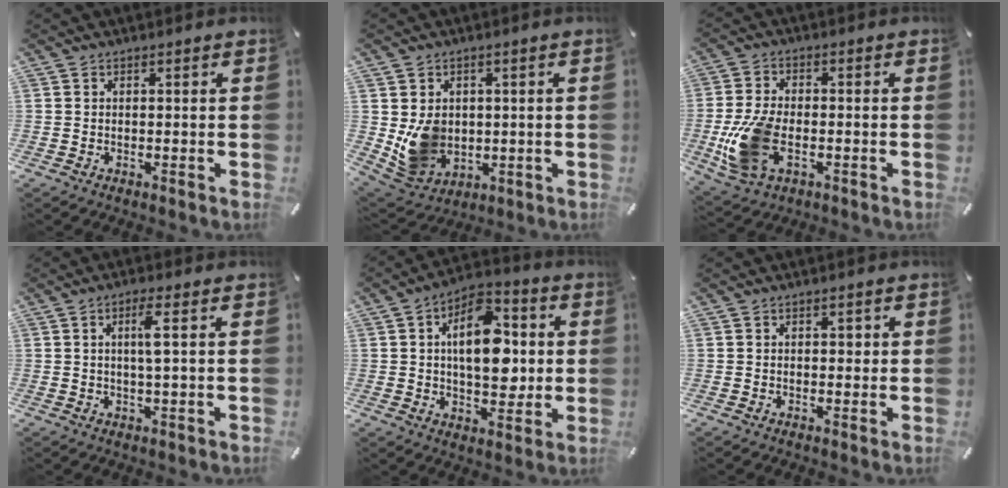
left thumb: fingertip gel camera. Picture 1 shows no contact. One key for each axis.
{"total": 8.9, "fx": 0.6, "fy": 8.2, "fz": 3.4, "tx": -0.070, "ty": -0.009, "tz": 0.016}
{"total": 12.6, "fx": -3.4, "fy": 7.6, "fz": 9.5, "tx": -0.211, "ty": -0.003, "tz": -0.056}
{"total": 4.7, "fx": 0.7, "fy": 0.5, "fz": 4.7, "tx": -0.091, "ty": 0.000, "tz": 0.007}
{"total": 15.3, "fx": 1.8, "fy": 9.1, "fz": 12.1, "tx": -0.187, "ty": -0.002, "tz": 0.031}
{"total": 1.4, "fx": 0.1, "fy": 1.1, "fz": 1.0, "tx": -0.011, "ty": 0.003, "tz": -0.003}